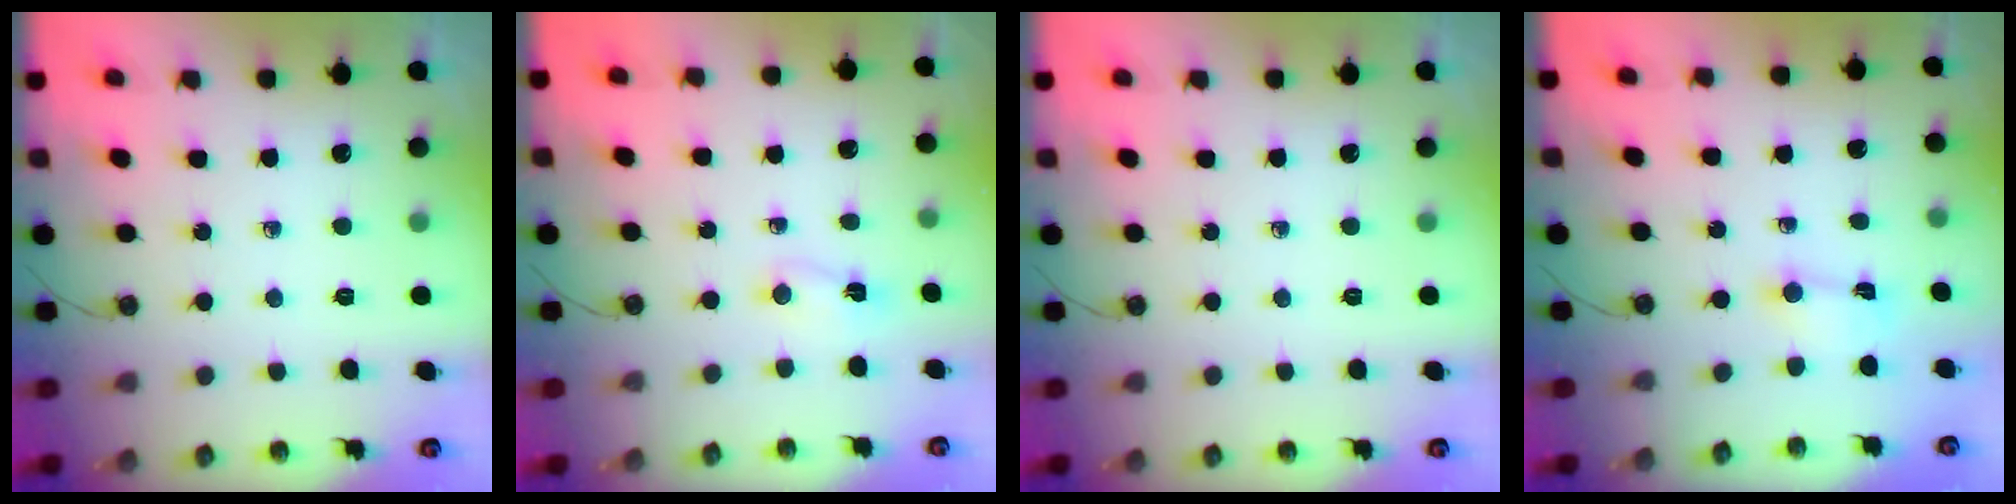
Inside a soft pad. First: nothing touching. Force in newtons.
{"total": 2.0, "press": 1.6, "slide": 1.2}
{"total": 0.0}
{"total": 1.3, "press": 1.2, "slide": 0.5}